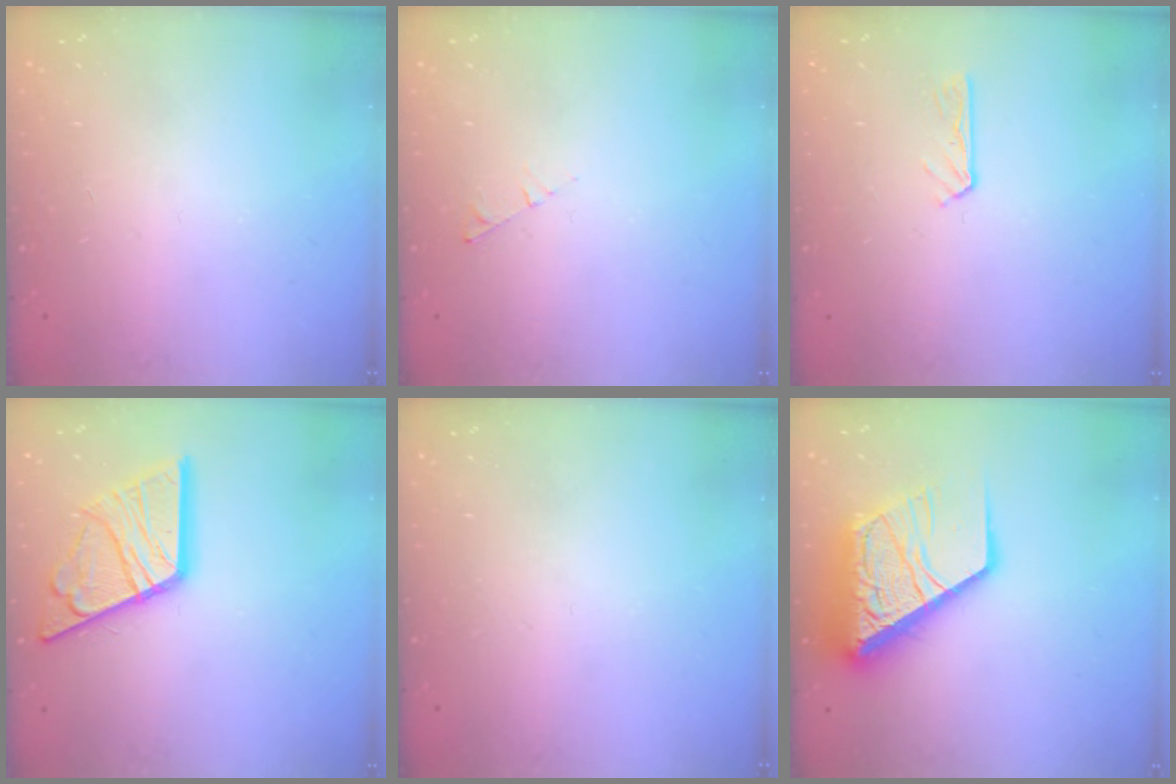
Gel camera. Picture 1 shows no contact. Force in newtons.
{"total": 2.9, "press": 2.9, "slide": 0.4}
{"total": 2.6, "press": 2.6, "slide": 0.2}
{"total": 17.5, "press": 17.4, "slide": 1.8}
{"total": 0.0}
{"total": 20.2, "press": 20.1, "slide": 2.4}